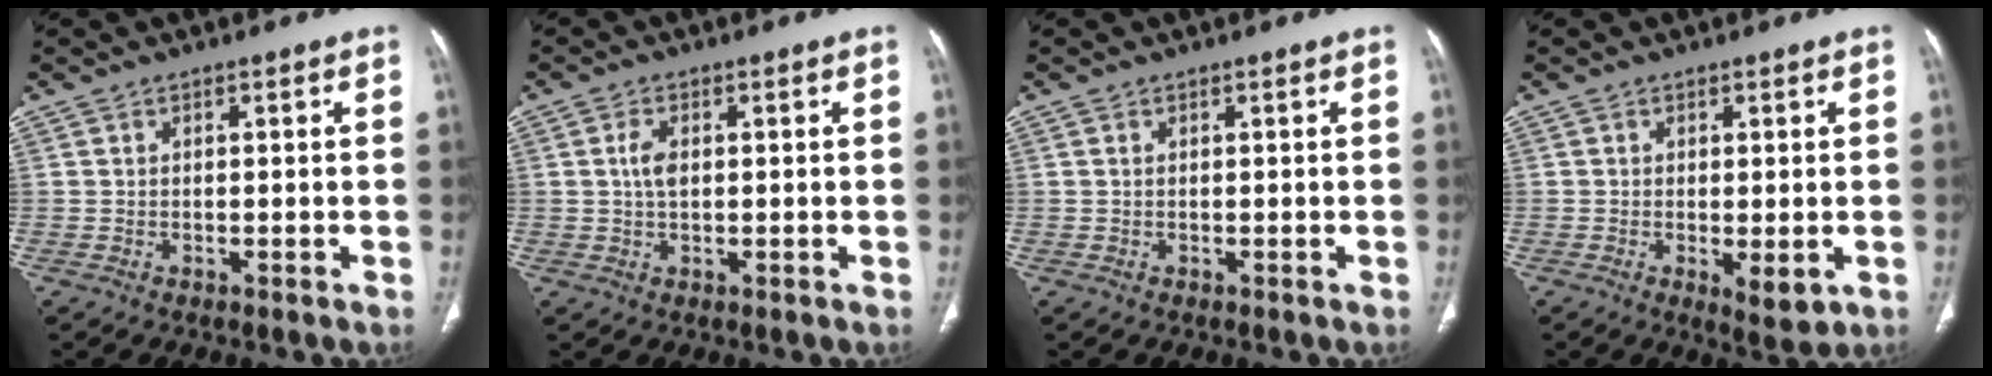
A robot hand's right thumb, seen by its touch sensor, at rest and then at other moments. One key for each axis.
{"total": 3.2, "fx": 0.4, "fy": 1.7, "fz": 2.6, "tx": -0.056, "ty": 0.002, "tz": 0.007}
{"total": 0.0}
{"total": 4.5, "fx": -1.1, "fy": 1.8, "fz": 4.0, "tx": -0.061, "ty": -0.014, "tz": -0.011}